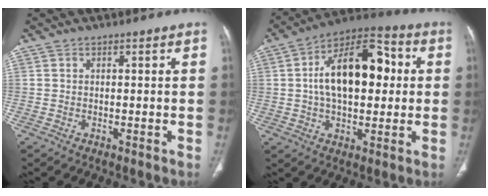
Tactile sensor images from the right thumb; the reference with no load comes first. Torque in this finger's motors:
{"motor_torque": [1.33, 1.36, 1.73, 0.31, 0.16]}